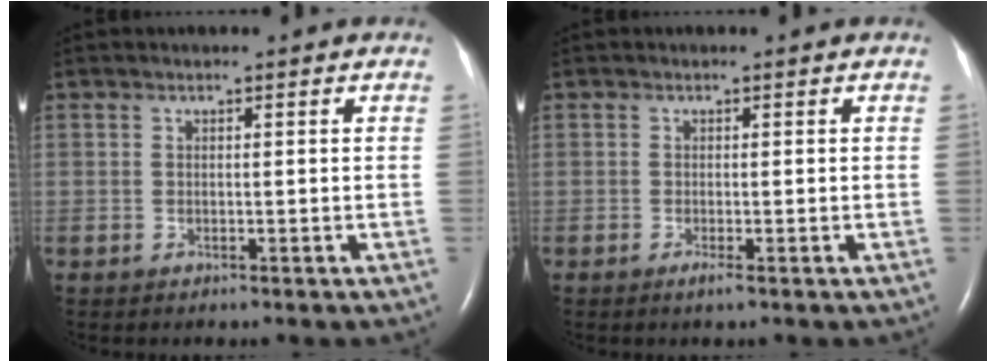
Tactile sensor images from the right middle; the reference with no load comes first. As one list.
[{"total": 1.0, "force": [-0.6, -0.1, 0.8], "torque": [-0.017, -0.003, -0.011]}]